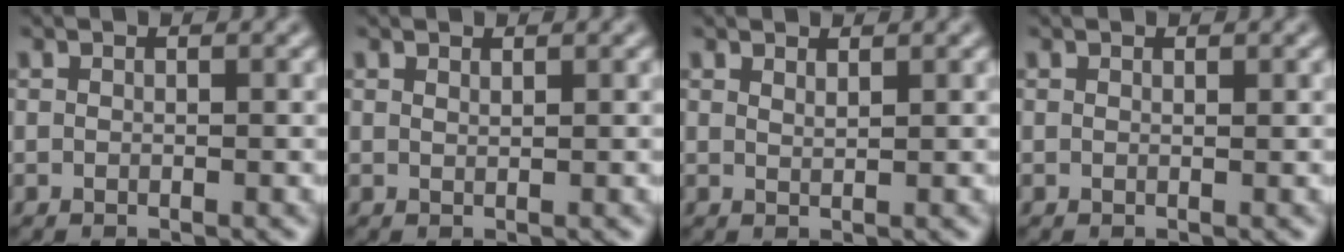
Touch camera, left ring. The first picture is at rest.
{"total": 0.6, "force": [0.5, 0.0, 0.1], "torque": [0.000, -0.001, 0.012]}
{"total": 0.8, "force": [0.8, 0.1, 0.3], "torque": [-0.003, -0.001, 0.016]}
{"total": 0.0}